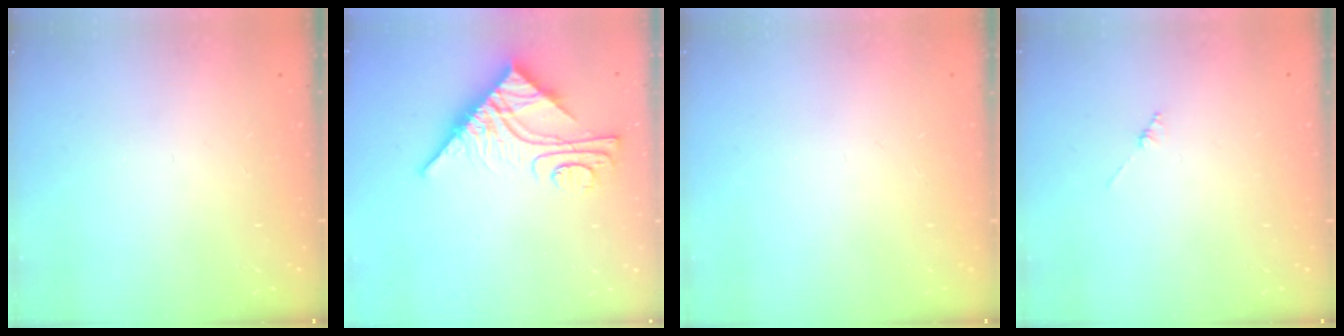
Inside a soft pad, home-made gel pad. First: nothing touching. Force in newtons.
{"total": 10.9, "press": 10.8, "slide": 1.0}
{"total": 0.0}
{"total": 1.3, "press": 1.3, "slide": 0.3}